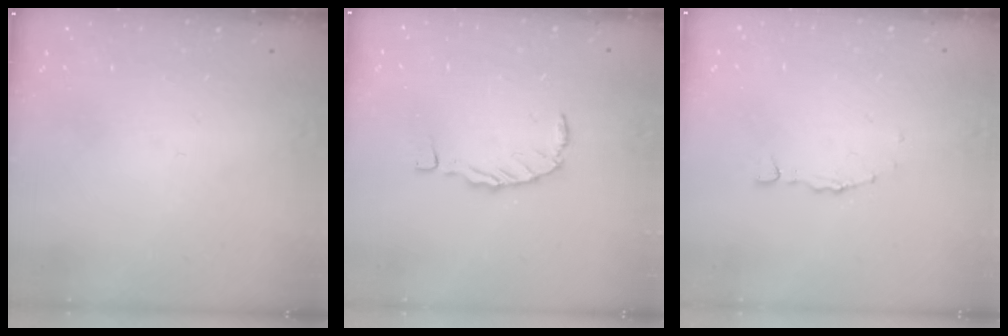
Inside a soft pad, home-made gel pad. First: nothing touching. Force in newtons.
{"total": 0.0}
{"total": 2.0, "press": 2.0, "slide": 0.3}